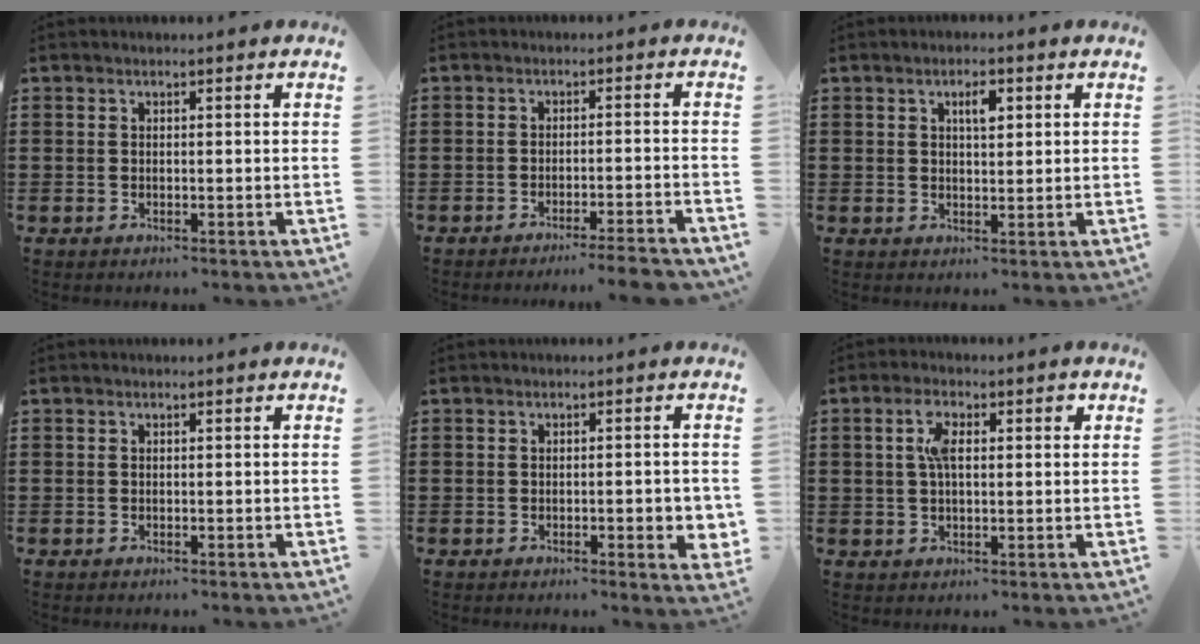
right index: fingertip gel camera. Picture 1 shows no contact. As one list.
[{"total": 3.5, "force": [-3.1, -0.5, 1.5], "torque": [-0.024, -0.008, -0.060]}, {"total": 2.8, "force": [1.0, 1.0, 2.4], "torque": [-0.034, 0.000, 0.012]}, {"total": 0.0}, {"total": 3.2, "force": [-0.6, 0.8, 3.0], "torque": [-0.040, -0.002, -0.012]}, {"total": 4.4, "force": [0.9, 1.8, 3.9], "torque": [-0.072, 0.009, 0.011]}]